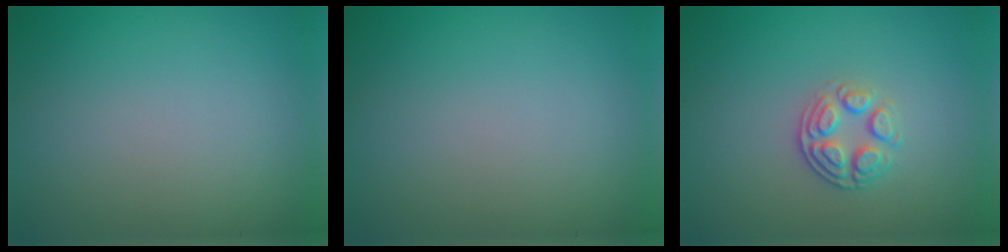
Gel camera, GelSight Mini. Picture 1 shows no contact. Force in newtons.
{"total": 0.0}
{"total": 2.7, "press": 2.4, "slide": 1.2}